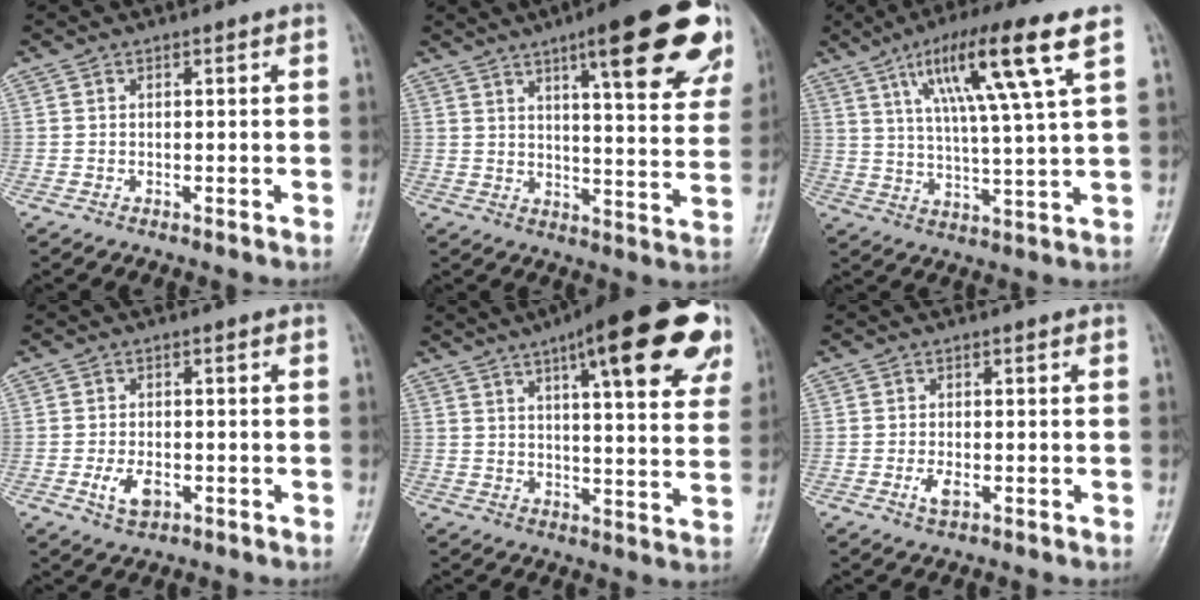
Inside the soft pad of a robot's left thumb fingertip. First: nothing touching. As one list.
[{"total": 21.8, "force": [11.9, 5.2, 17.5], "torque": [-0.204, -0.038, 0.156]}, {"total": 15.5, "force": [7.2, 1.1, 13.6], "torque": [-0.241, -0.016, 0.124]}, {"total": 4.4, "force": [-1.5, 2.6, 3.2], "torque": [-0.058, 0.002, -0.024]}, {"total": 22.0, "force": [11.3, 5.9, 17.9], "torque": [-0.221, -0.020, 0.146]}, {"total": 2.5, "force": [-0.8, 1.2, 2.0], "torque": [-0.041, -0.001, -0.017]}]